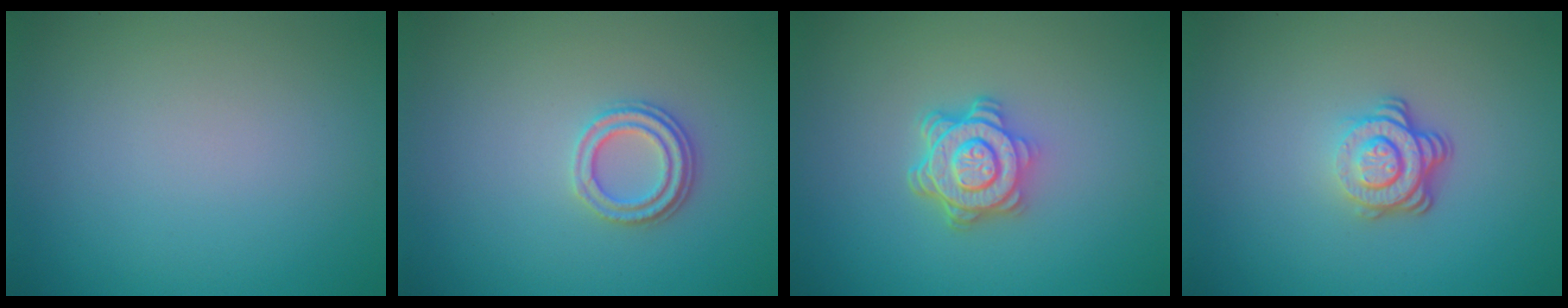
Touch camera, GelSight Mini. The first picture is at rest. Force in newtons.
{"total": 2.3, "press": 2.1, "slide": 1.0}
{"total": 4.5, "press": 3.5, "slide": 2.9}
{"total": 3.9, "press": 2.7, "slide": 2.8}